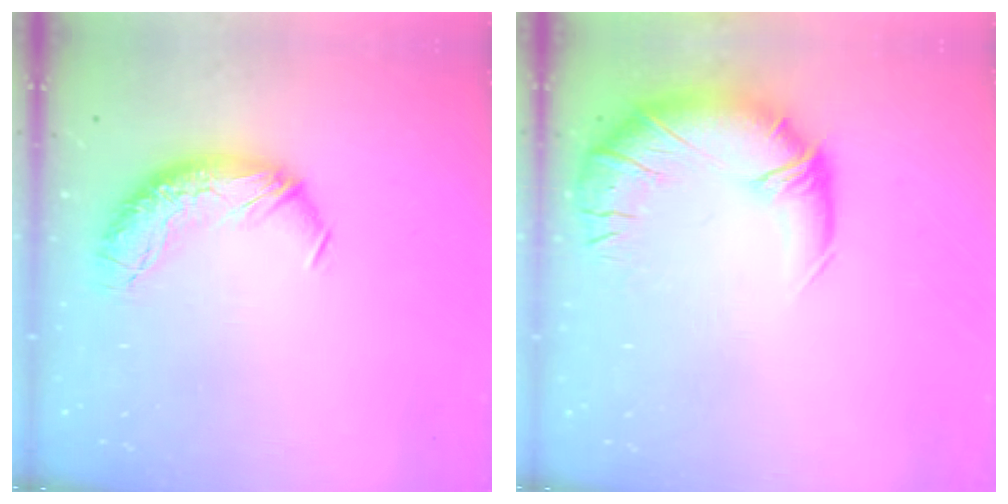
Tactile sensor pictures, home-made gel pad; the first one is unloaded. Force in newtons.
{"total": 2.9, "press": 0.1, "slide": 2.9}